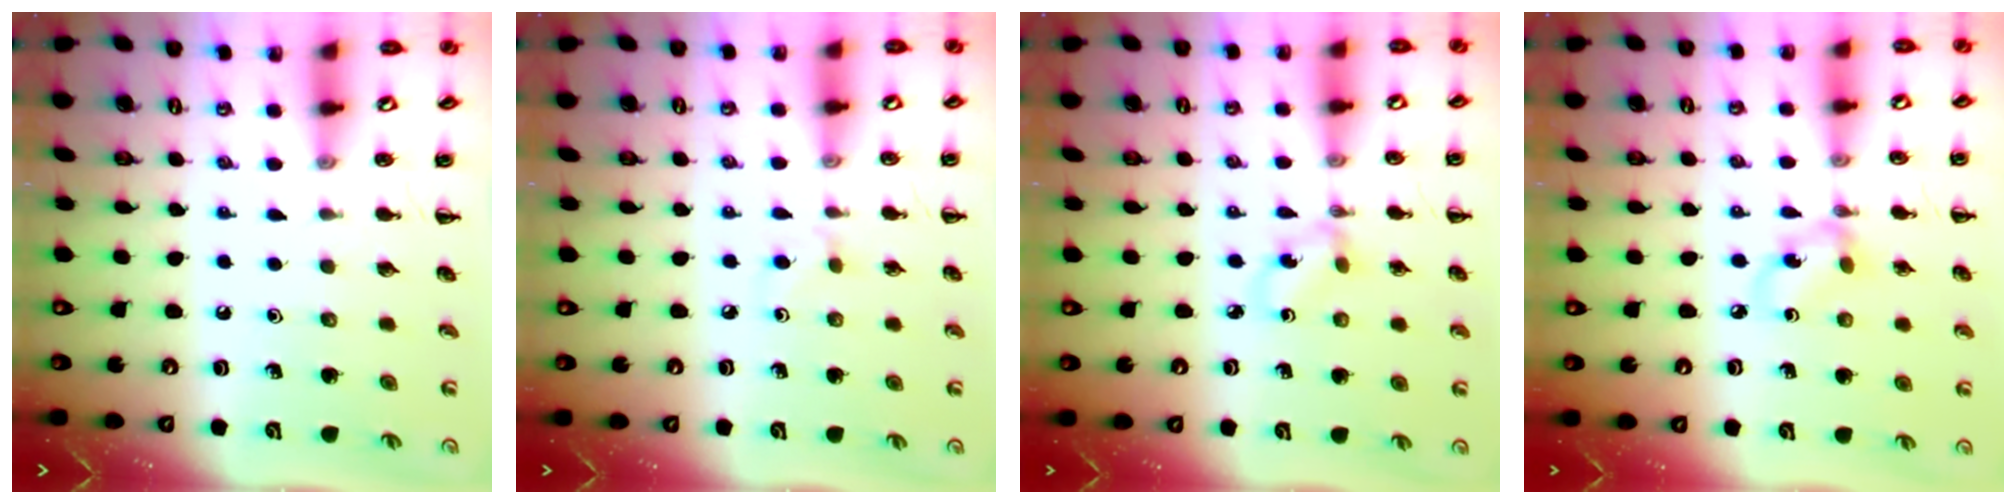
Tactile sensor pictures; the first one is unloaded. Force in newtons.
{"total": 2.7, "press": 2.5, "slide": 1.0}
{"total": 1.4, "press": 1.3, "slide": 0.6}
{"total": 4.3, "press": 4.2, "slide": 0.6}